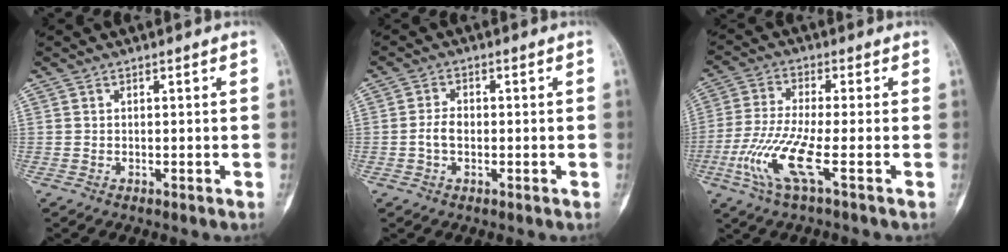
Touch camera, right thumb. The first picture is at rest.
{"total": 3.1, "force": [-0.6, 2.0, 2.3], "torque": [-0.048, 0.010, -0.015]}
{"total": 10.3, "force": [-3.6, 1.3, 9.5], "torque": [-0.231, 0.000, -0.080]}